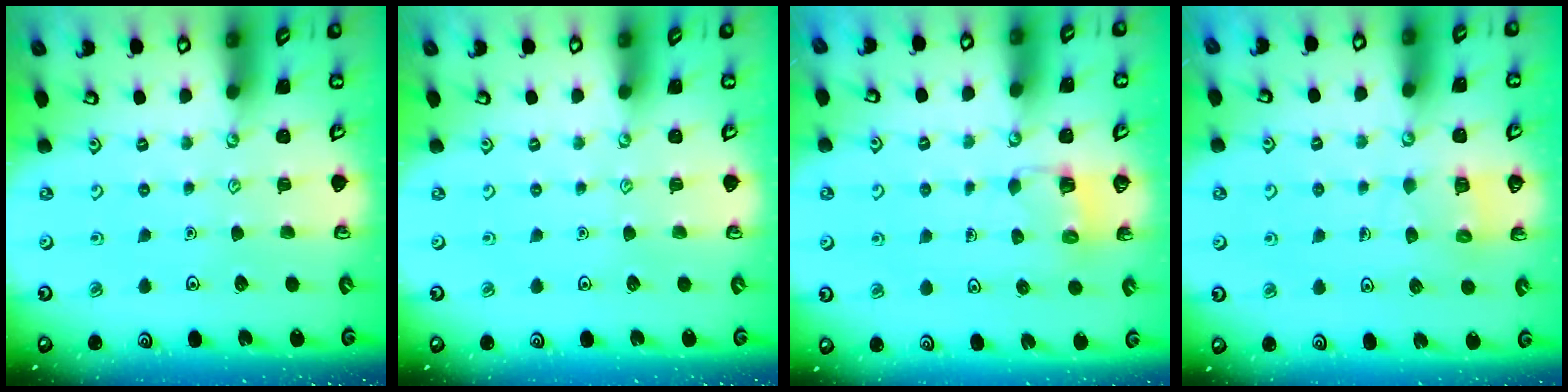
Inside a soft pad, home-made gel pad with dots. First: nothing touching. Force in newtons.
{"total": 0.0}
{"total": 3.1, "press": 3.1, "slide": 0.2}
{"total": 5.3, "press": 5.3, "slide": 0.5}